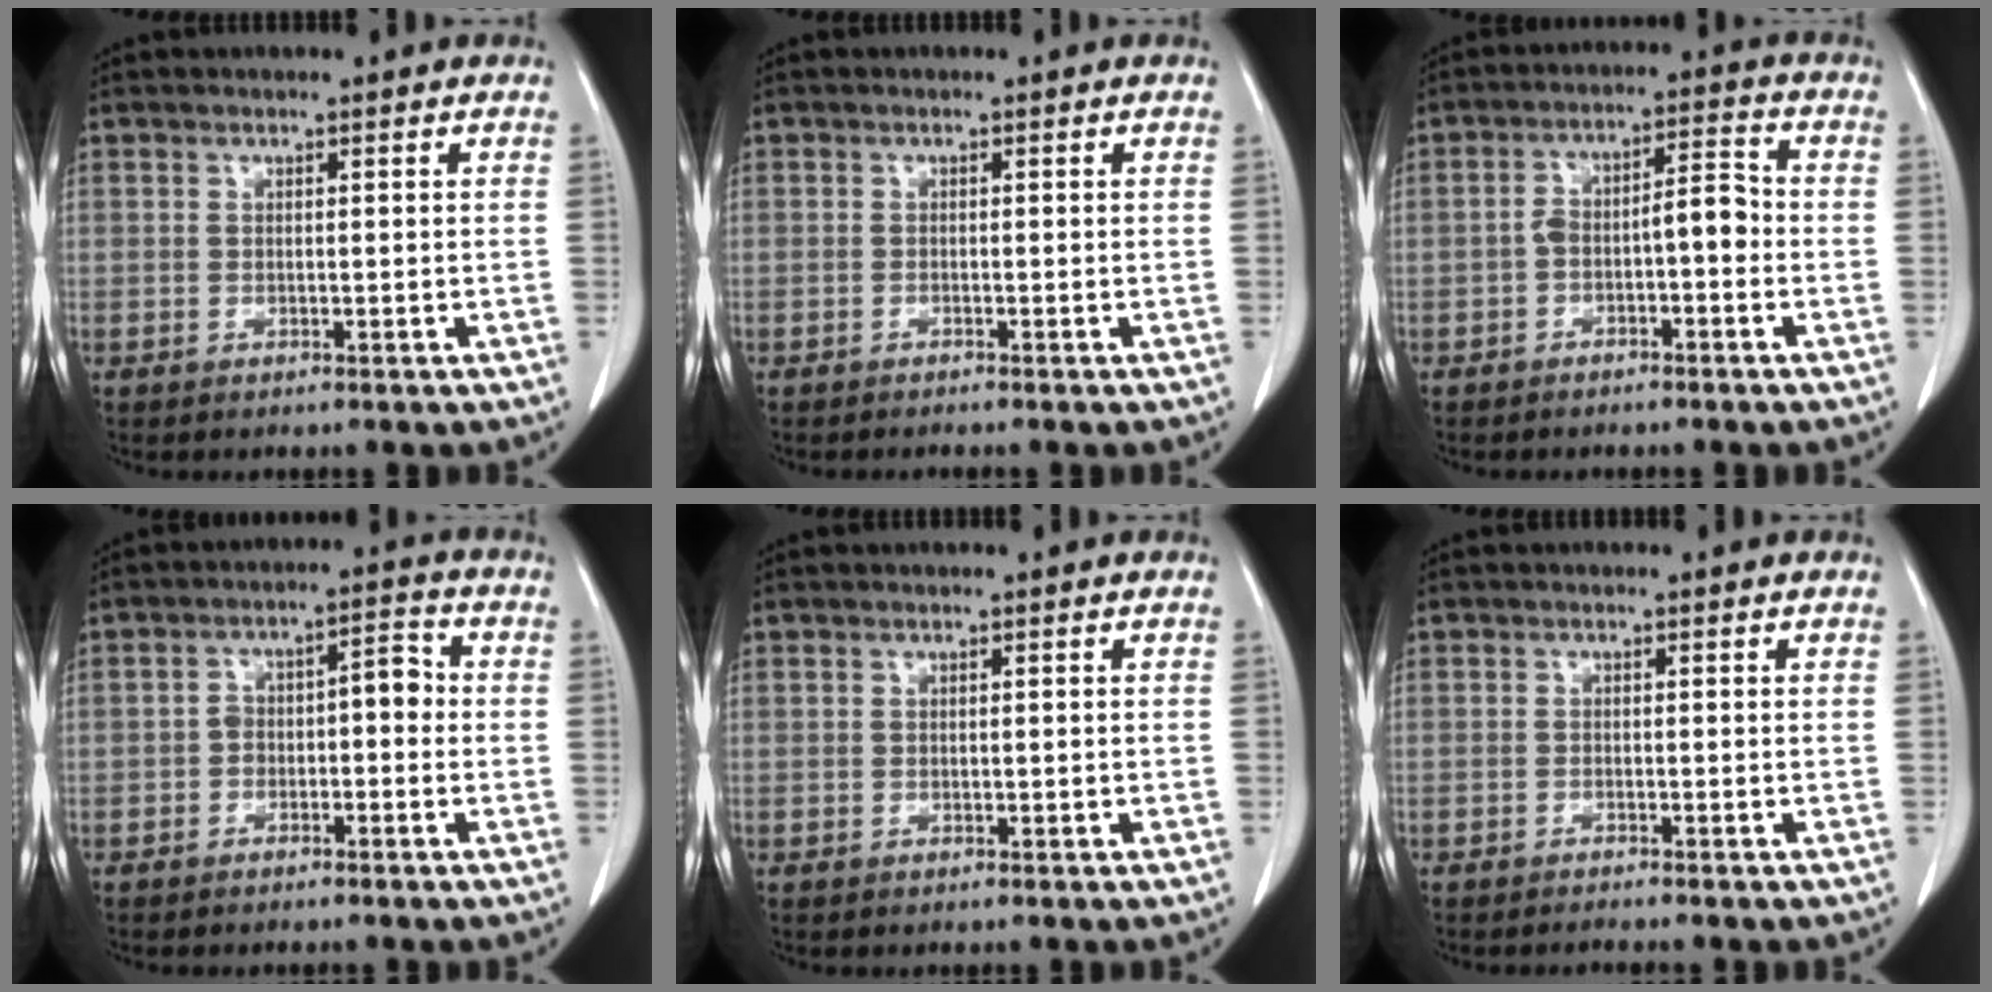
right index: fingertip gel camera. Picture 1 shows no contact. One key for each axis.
{"total": 0.9, "fx": -0.8, "fy": -0.1, "fz": 0.3, "tx": -0.005, "ty": 0.001, "tz": -0.011}
{"total": 5.7, "fx": -1.7, "fy": 1.8, "fz": 5.2, "tx": -0.089, "ty": 0.032, "tz": -0.026}
{"total": 5.0, "fx": -0.9, "fy": 2.5, "fz": 4.3, "tx": -0.064, "ty": 0.036, "tz": -0.016}
{"total": 0.0}
{"total": 1.1, "fx": -1.0, "fy": -0.3, "fz": 0.3, "tx": -0.004, "ty": 0.000, "tz": -0.016}